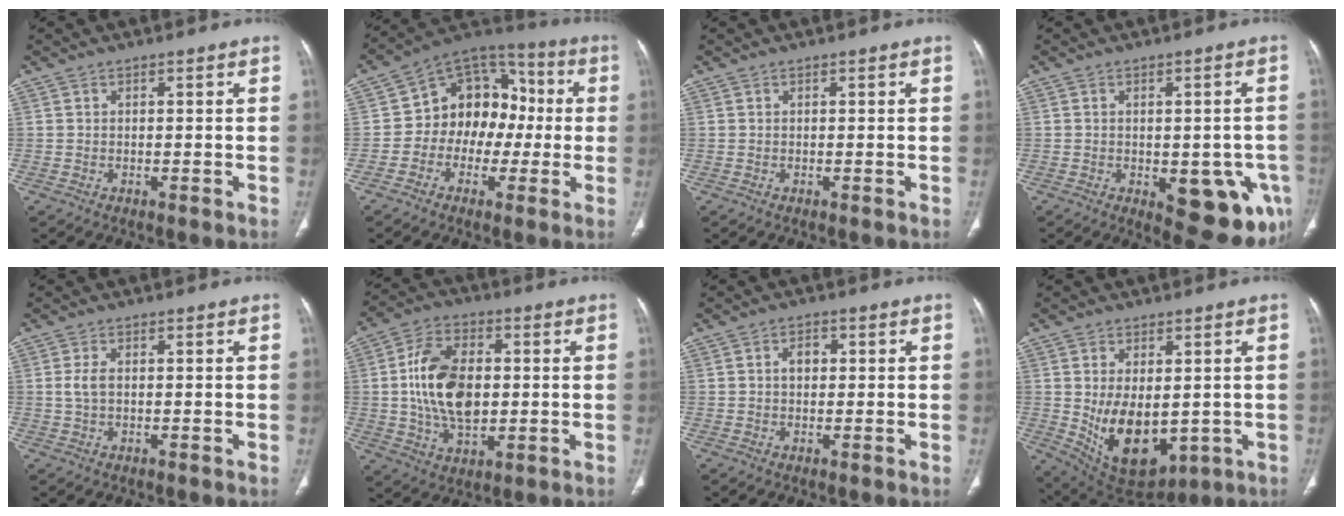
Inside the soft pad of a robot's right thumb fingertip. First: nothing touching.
{"total": 14.5, "force": [-0.9, 11.4, 8.9], "torque": [-0.081, 0.048, -0.029]}
{"total": 0.0}
{"total": 13.6, "force": [-4.5, 6.3, 11.2], "torque": [-0.112, 0.001, -0.039]}
{"total": 2.3, "force": [0.1, 1.2, 1.9], "torque": [-0.048, 0.002, 0.000]}
{"total": 15.1, "force": [0.7, 9.4, 11.8], "torque": [-0.196, 0.007, 0.014]}
{"total": 2.6, "force": [0.3, 1.9, 1.8], "torque": [-0.023, 0.009, 0.002]}
{"total": 13.9, "force": [-1.2, 8.2, 11.1], "torque": [-0.163, -0.015, 0.014]}